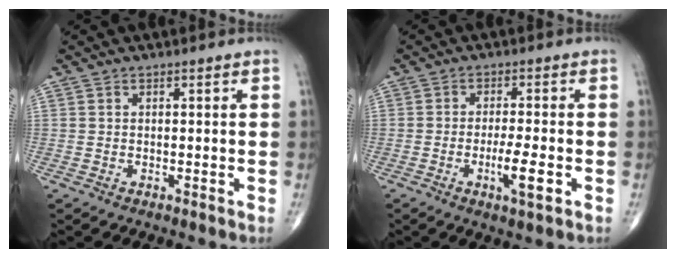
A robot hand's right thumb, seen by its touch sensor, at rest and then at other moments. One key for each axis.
{"total": 5.7, "fx": -1.9, "fy": 1.0, "fz": 5.3, "tx": -0.096, "ty": -0.002, "tz": -0.034}